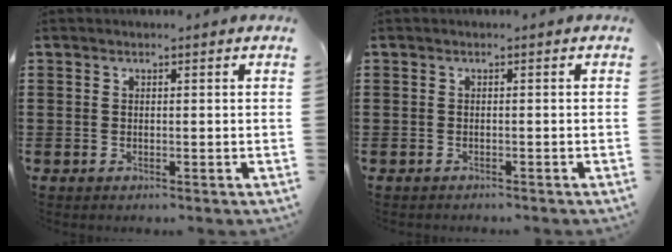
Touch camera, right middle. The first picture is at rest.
{"total": 0.5, "force": [-0.5, 0.1, -0.1], "torque": [0.000, 0.002, -0.012]}